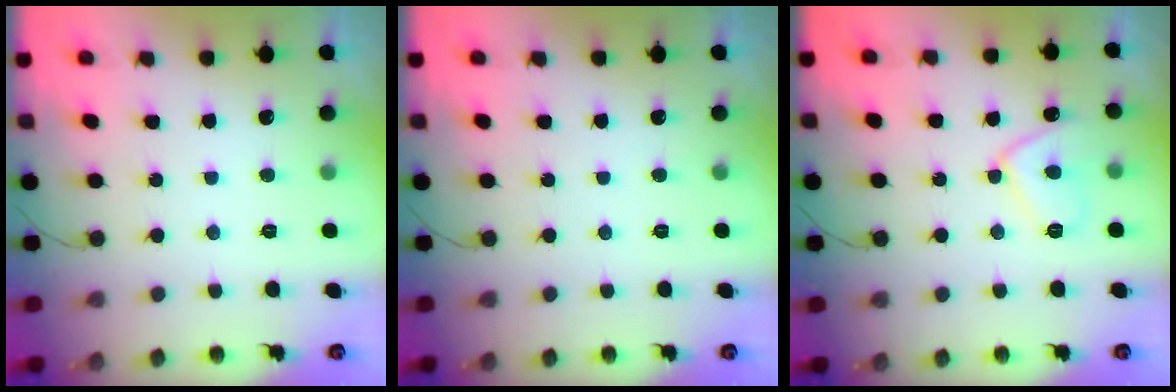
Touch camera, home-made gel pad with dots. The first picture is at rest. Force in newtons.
{"total": 0.0}
{"total": 8.7, "press": 8.7, "slide": 0.8}